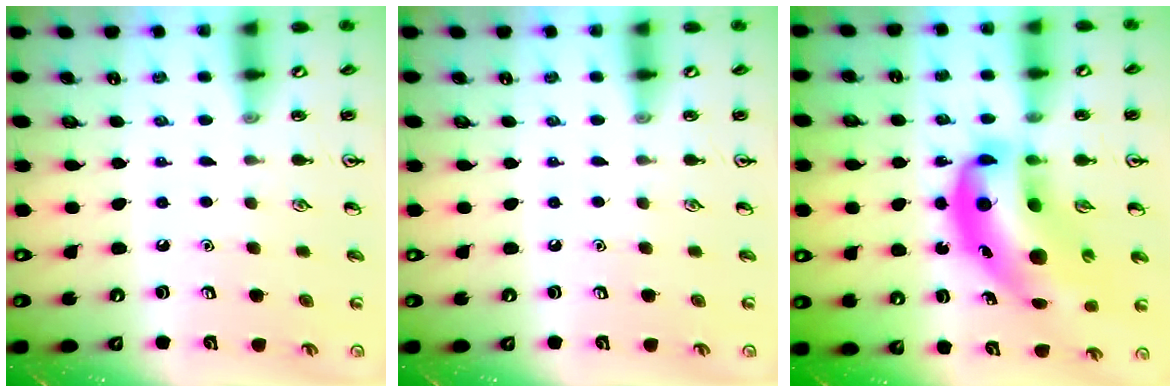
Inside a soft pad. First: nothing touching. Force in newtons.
{"total": 0.0}
{"total": 18.7, "press": 18.0, "slide": 5.3}